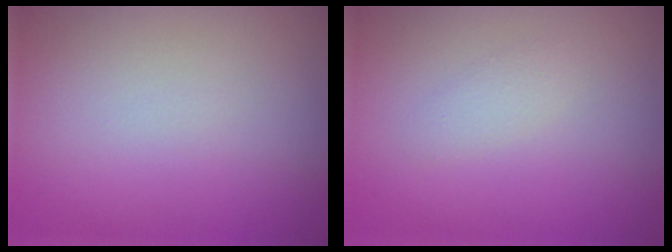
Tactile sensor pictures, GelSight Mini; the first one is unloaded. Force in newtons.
{"total": 1.2, "press": 1.2, "slide": 0.0}